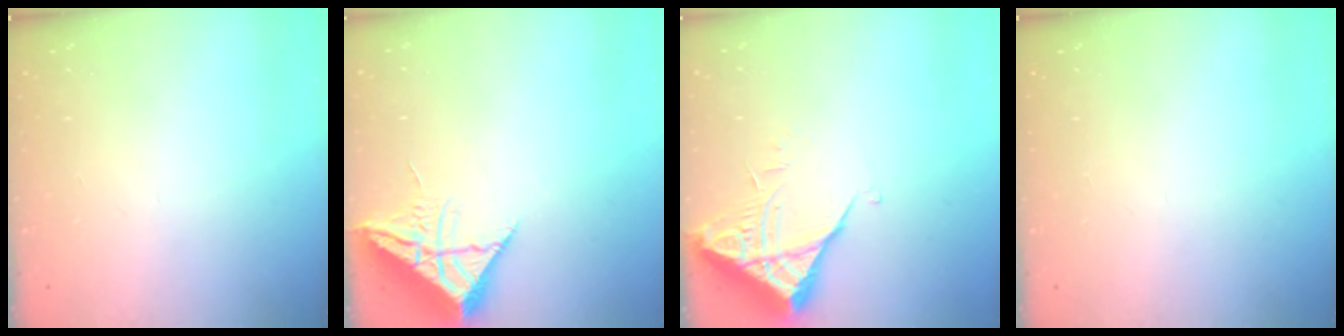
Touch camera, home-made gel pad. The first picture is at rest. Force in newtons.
{"total": 10.4, "press": 10.3, "slide": 1.1}
{"total": 6.0, "press": 6.0, "slide": 0.2}
{"total": 0.0}